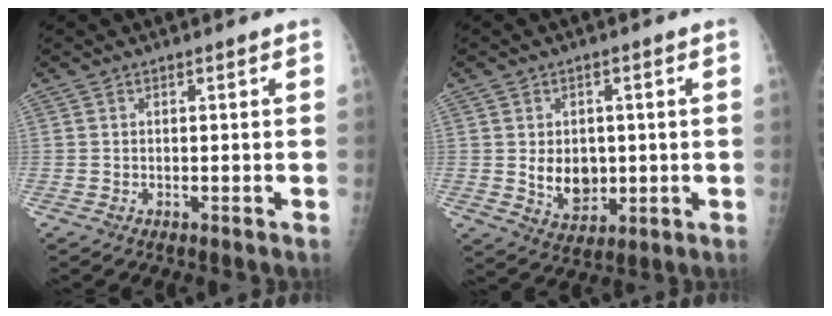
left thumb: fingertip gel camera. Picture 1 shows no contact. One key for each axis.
{"total": 7.5, "fx": 0.1, "fy": 5.7, "fz": 4.8, "tx": -0.046, "ty": -0.010, "tz": 0.017}